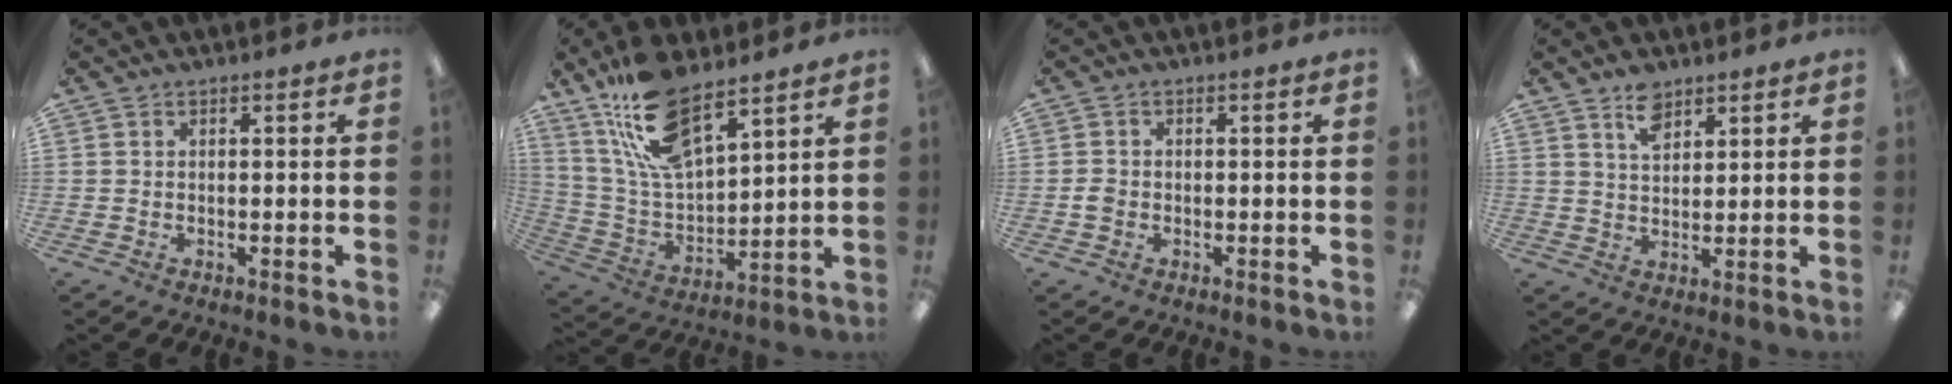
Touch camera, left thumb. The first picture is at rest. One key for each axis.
{"total": 17.9, "fx": 12.6, "fy": 6.6, "fz": 10.8, "tx": -0.225, "ty": -0.061, "tz": 0.223}
{"total": 1.8, "fx": -0.3, "fy": 1.5, "fz": 0.9, "tx": -0.017, "ty": 0.004, "tz": -0.008}
{"total": 5.9, "fx": 4.3, "fy": 3.2, "fz": 2.5, "tx": -0.038, "ty": -0.014, "tz": 0.076}